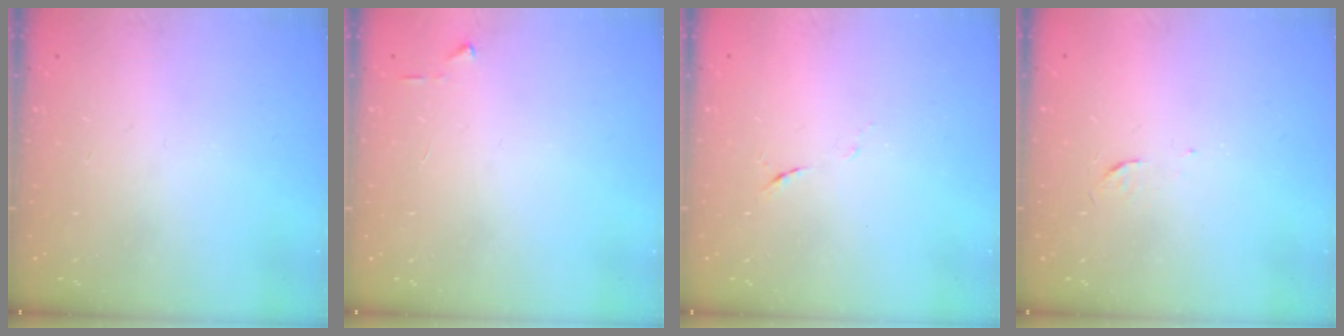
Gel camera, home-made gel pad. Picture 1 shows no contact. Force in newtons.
{"total": 3.0, "press": 2.9, "slide": 0.4}
{"total": 5.2, "press": 5.1, "slide": 1.2}
{"total": 3.3, "press": 3.3, "slide": 0.5}